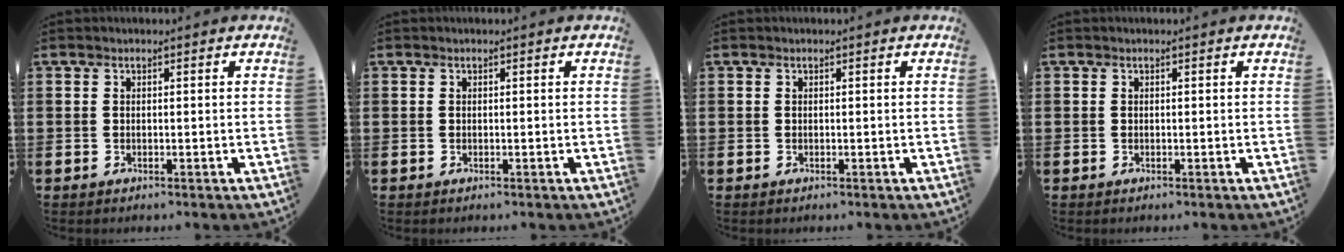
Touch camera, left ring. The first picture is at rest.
{"total": 0.0}
{"total": 0.0}
{"total": 0.0}